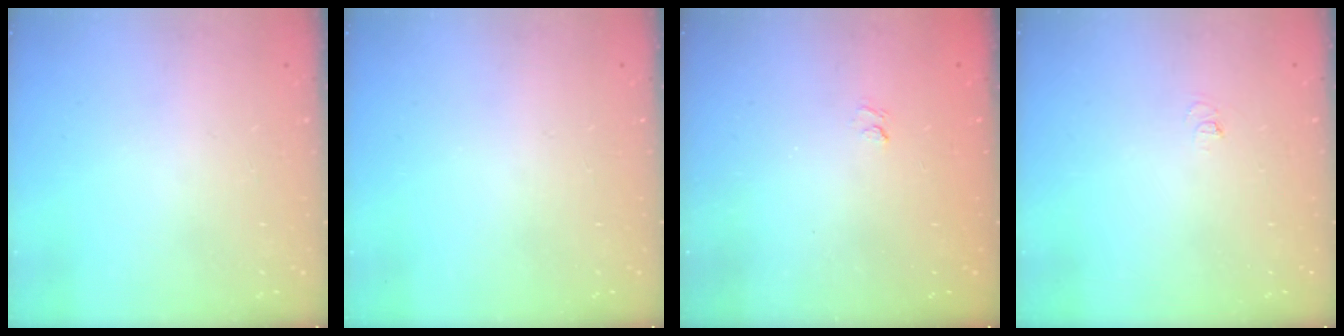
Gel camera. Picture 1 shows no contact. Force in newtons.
{"total": 0.0}
{"total": 1.6, "press": 1.0, "slide": 1.2}
{"total": 2.8, "press": 2.8, "slide": 0.3}